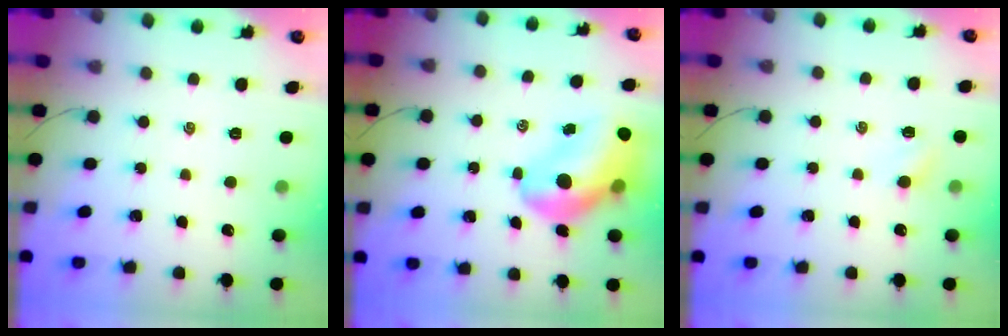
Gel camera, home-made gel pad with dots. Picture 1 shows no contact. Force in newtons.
{"total": 15.7, "press": 15.0, "slide": 4.5}
{"total": 4.0, "press": 3.8, "slide": 1.2}